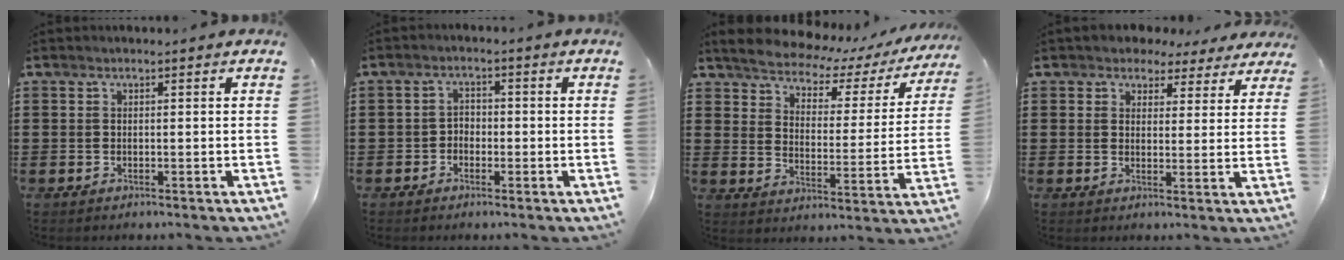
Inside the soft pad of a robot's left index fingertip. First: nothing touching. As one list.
[{"total": 2.0, "force": [-1.5, 1.2, 0.3], "torque": [-0.009, 0.007, -0.035]}, {"total": 4.2, "force": [4.0, 0.9, 1.1], "torque": [-0.048, -0.034, 0.060]}, {"total": 3.6, "force": [3.1, 1.7, 0.6], "torque": [-0.023, -0.008, 0.054]}]